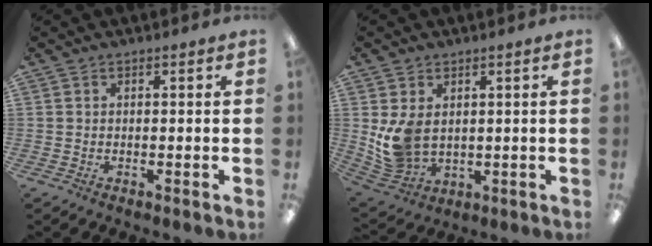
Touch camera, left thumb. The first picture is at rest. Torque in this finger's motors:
{"motor_torque": [1.07, 1.16, 0.23, -0.22, 0.06]}